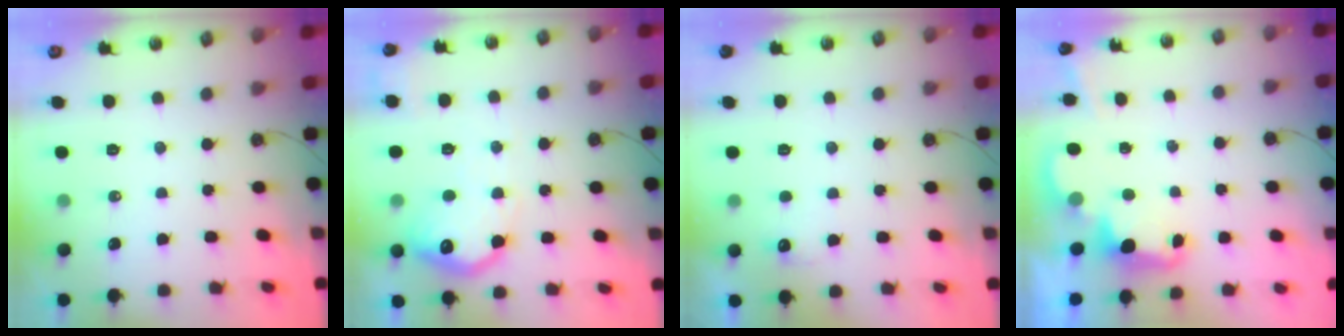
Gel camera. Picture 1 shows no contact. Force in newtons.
{"total": 16.8, "press": 16.8, "slide": 1.1}
{"total": 5.0, "press": 4.8, "slide": 1.1}
{"total": 2.4, "press": 2.4, "slide": 0.6}